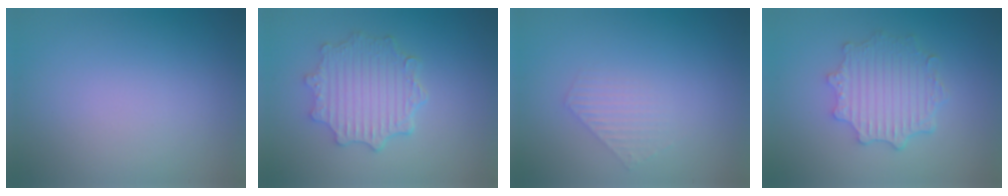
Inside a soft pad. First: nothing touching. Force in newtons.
{"total": 4.9, "press": 4.0, "slide": 2.8}
{"total": 1.5, "press": 1.5, "slide": 0.3}
{"total": 4.4, "press": 3.6, "slide": 2.6}